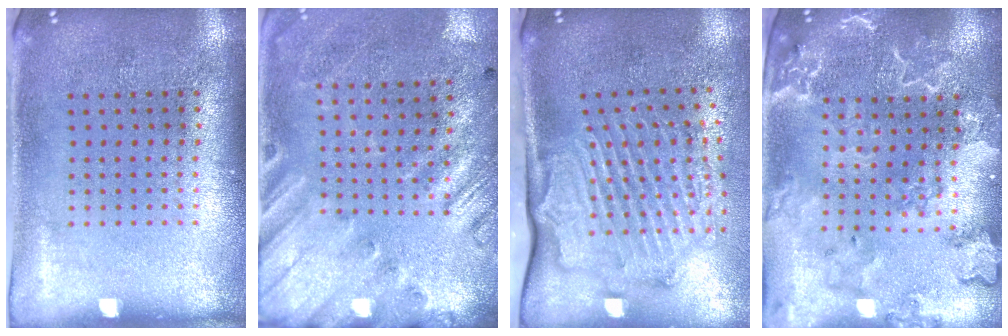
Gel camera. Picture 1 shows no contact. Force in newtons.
{"total": 2.6, "press": 1.8, "slide": 1.8}
{"total": 2.3, "press": 2.1, "slide": 0.7}
{"total": 2.6, "press": 2.4, "slide": 0.8}